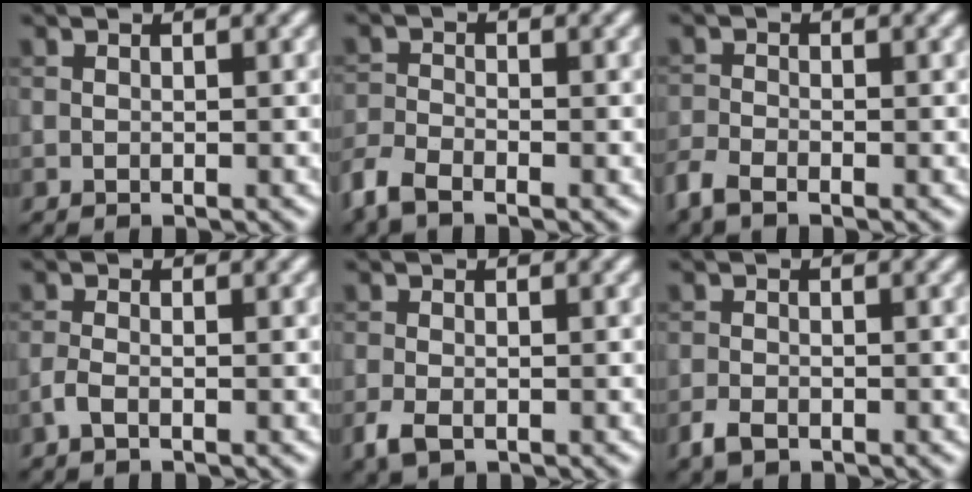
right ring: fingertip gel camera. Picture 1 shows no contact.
{"total": 3.2, "force": [-2.4, 1.2, 1.7], "torque": [-0.040, -0.009, -0.063]}
{"total": 2.4, "force": [-1.8, 1.0, 1.3], "torque": [-0.034, -0.008, -0.049]}
{"total": 1.2, "force": [-0.7, 0.3, 1.0], "torque": [-0.026, 0.002, -0.019]}
{"total": 2.2, "force": [-1.1, 1.2, 1.5], "torque": [-0.037, -0.007, -0.024]}
{"total": 1.9, "force": [-1.2, 1.0, 1.0], "torque": [-0.021, -0.004, -0.028]}